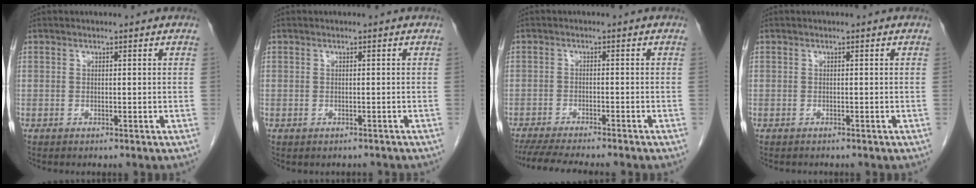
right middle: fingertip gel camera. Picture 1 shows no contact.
{"total": 1.2, "force": [-1.0, 0.6, 0.3], "torque": [-0.008, -0.001, -0.012]}
{"total": 10.4, "force": [-9.0, 0.7, 5.0], "torque": [-0.069, -0.017, -0.137]}
{"total": 0.9, "force": [-0.8, 0.3, 0.2], "torque": [-0.012, -0.001, -0.012]}